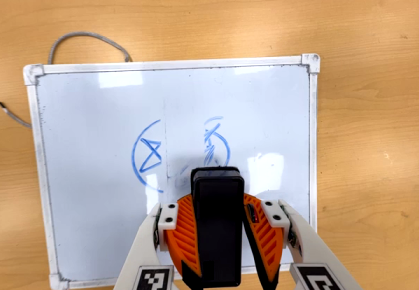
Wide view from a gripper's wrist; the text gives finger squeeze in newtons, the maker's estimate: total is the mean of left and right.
{"total": 8.1, "left": 7.7, "right": 8.4}